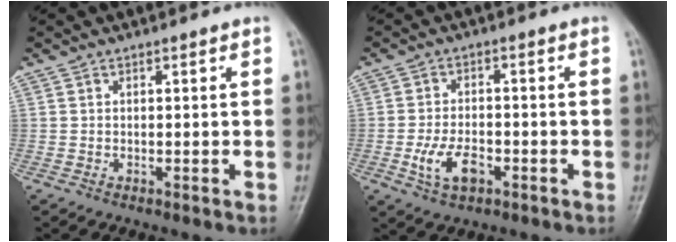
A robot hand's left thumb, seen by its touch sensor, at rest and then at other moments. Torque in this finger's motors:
{"motor_torque": [0.55, 0.84, 0.38, -0.04, 0.05]}